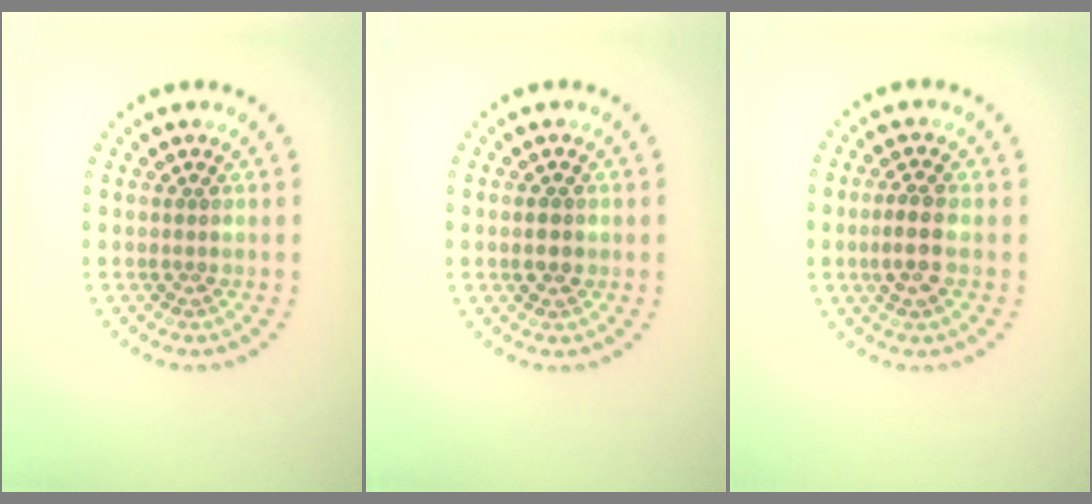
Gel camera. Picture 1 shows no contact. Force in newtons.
{"total": 1.2, "press": 1.2, "slide": 0.1}
{"total": 2.4, "press": 2.3, "slide": 0.6}